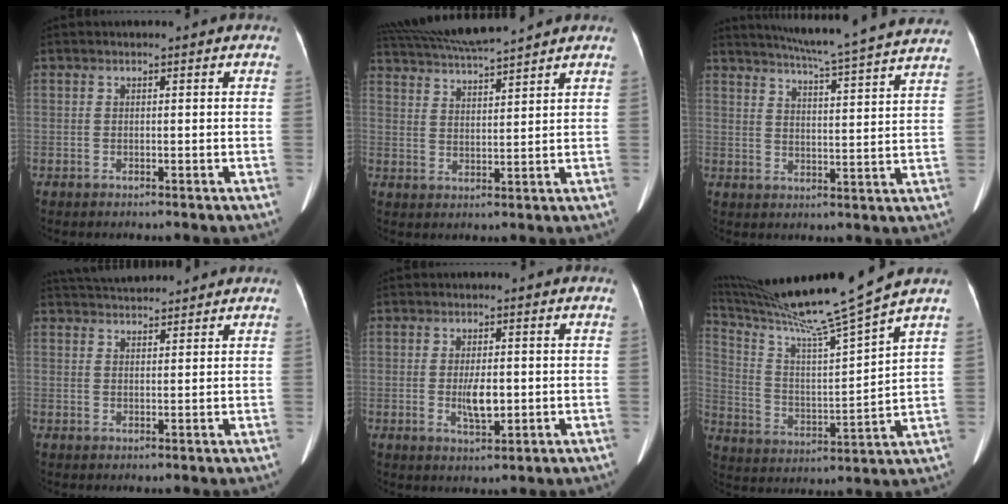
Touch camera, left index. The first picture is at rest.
{"total": 10.7, "force": [9.8, -0.6, 4.2], "torque": [-0.089, 0.019, 0.165]}
{"total": 21.5, "force": [19.5, -0.7, 8.8], "torque": [-0.143, -0.028, 0.248]}
{"total": 6.6, "force": [6.2, 1.0, 1.9], "torque": [-0.039, 0.030, 0.099]}
{"total": 4.1, "force": [-0.4, 1.3, 3.9], "torque": [-0.074, -0.007, -0.004]}
{"total": 17.2, "force": [14.8, -3.5, 8.0], "torque": [-0.151, -0.036, 0.255]}